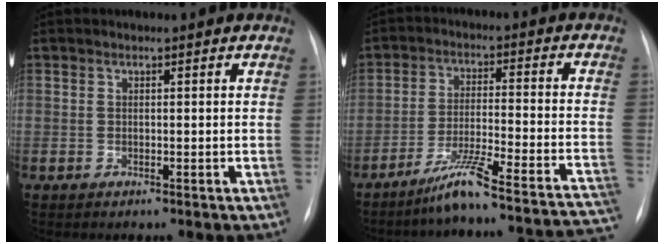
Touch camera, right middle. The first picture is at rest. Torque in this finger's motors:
{"motor_torque": [0.87, -1.27, 0.00, 0.05]}